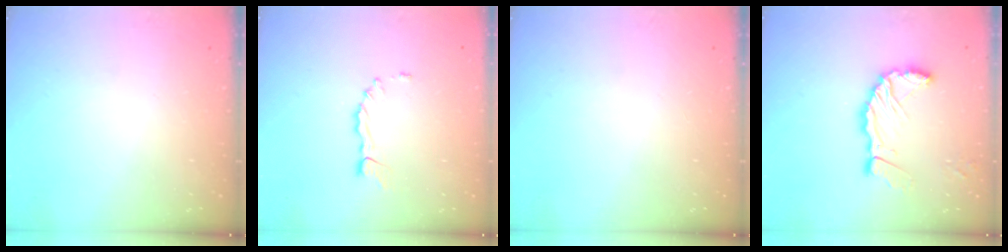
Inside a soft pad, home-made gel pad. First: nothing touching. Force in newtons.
{"total": 2.8, "press": 2.8, "slide": 0.4}
{"total": 0.0}
{"total": 8.9, "press": 8.8, "slide": 1.1}